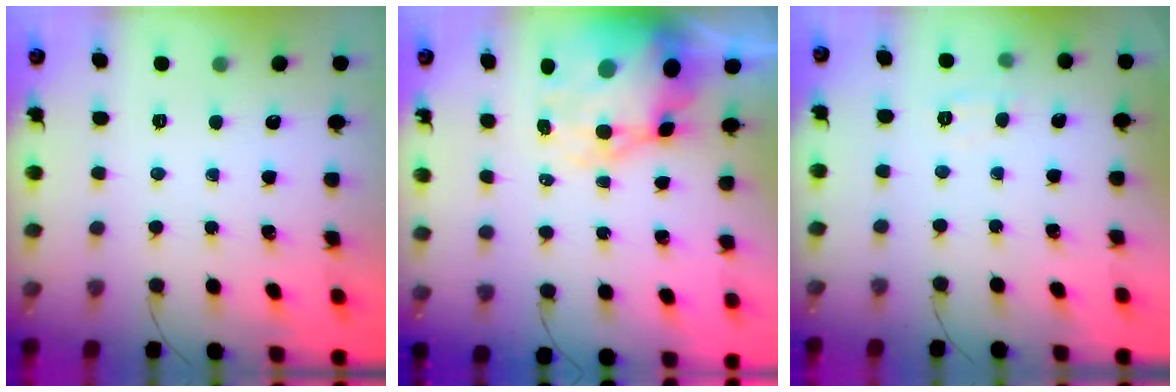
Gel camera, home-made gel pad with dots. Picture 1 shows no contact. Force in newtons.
{"total": 15.2, "press": 14.7, "slide": 4.0}
{"total": 5.8, "press": 5.6, "slide": 1.4}